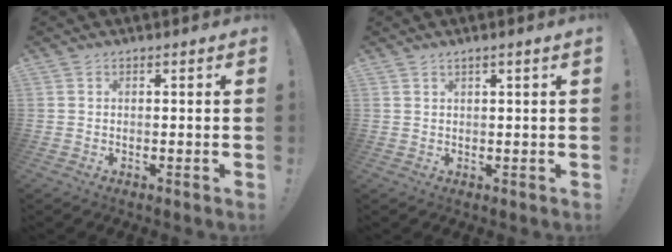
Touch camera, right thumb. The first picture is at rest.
{"total": 1.6, "force": [0.9, -0.3, 1.3], "torque": [-0.029, 0.001, 0.015]}